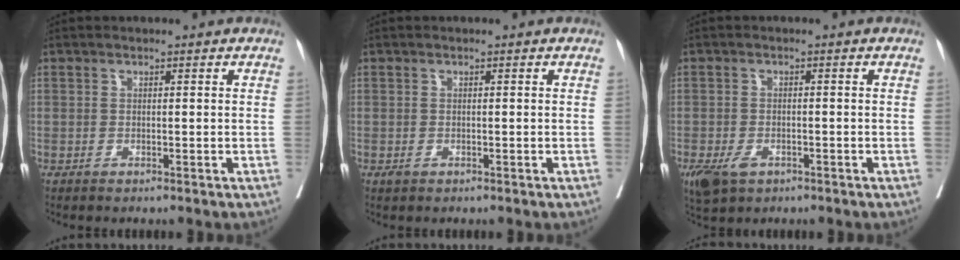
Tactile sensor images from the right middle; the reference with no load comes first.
{"total": 0.6, "force": [-0.3, 0.5, 0.3], "torque": [-0.005, 0.001, -0.002]}
{"total": 5.3, "force": [-3.0, 3.2, 3.0], "torque": [-0.055, -0.007, -0.046]}